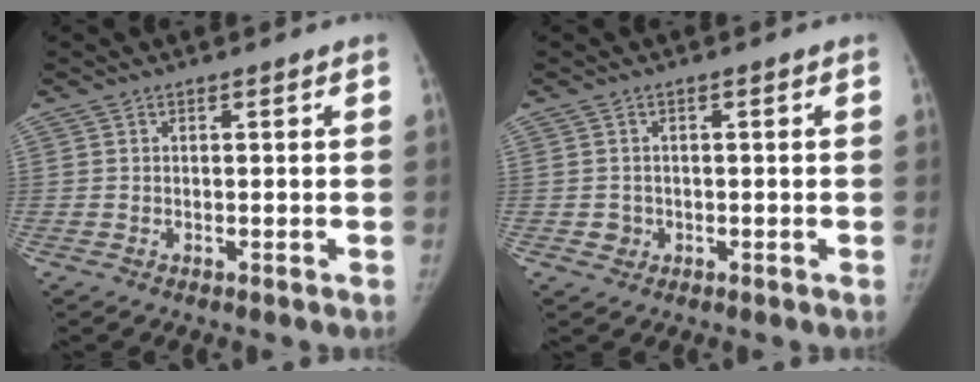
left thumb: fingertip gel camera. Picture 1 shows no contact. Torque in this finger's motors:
{"motor_torque": [-0.04, 0.00, -0.01, 0.01, 0.00]}